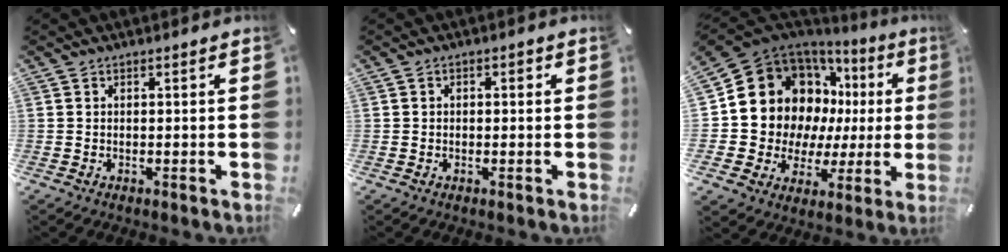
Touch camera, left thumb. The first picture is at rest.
{"total": 1.4, "force": [0.0, 0.9, 1.0], "torque": [-0.021, 0.007, -0.003]}
{"total": 18.0, "force": [5.9, 14.8, 8.5], "torque": [-0.146, -0.049, 0.128]}